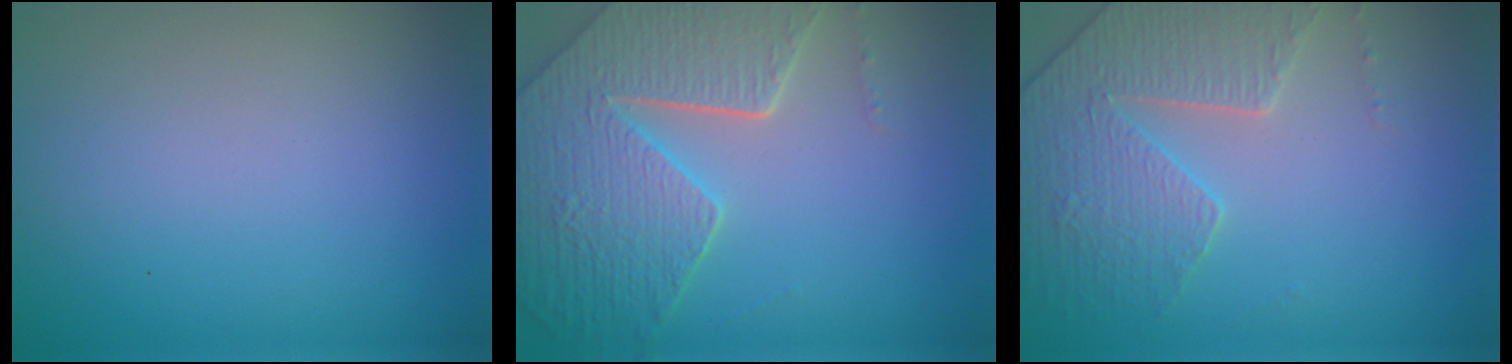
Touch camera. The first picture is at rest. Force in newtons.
{"total": 7.9, "press": 5.8, "slide": 5.5}
{"total": 3.4, "press": 3.3, "slide": 1.0}